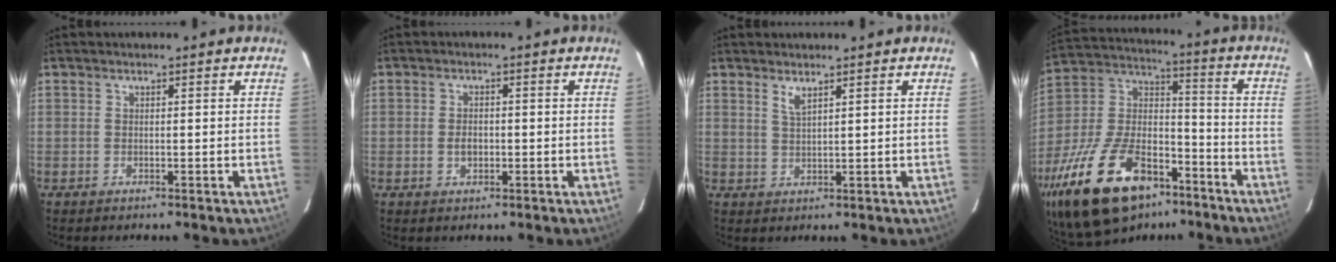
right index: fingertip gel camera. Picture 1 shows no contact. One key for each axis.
{"total": 2.6, "fx": -0.6, "fy": 1.8, "fz": 1.8, "tx": -0.033, "ty": 0.001, "tz": -0.009}
{"total": 2.1, "fx": 1.5, "fy": 0.2, "fz": 1.4, "tx": -0.028, "ty": -0.002, "tz": 0.027}
{"total": 28.9, "fx": -17.5, "fy": 14.3, "fz": 17.9, "tx": -0.367, "ty": -0.002, "tz": -0.288}